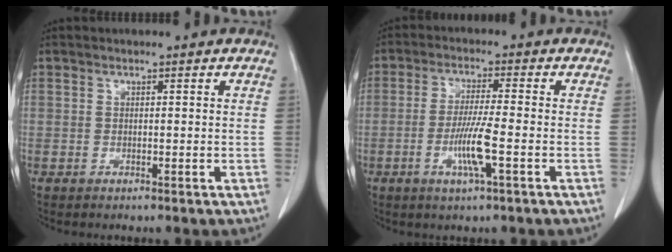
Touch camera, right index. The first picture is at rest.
{"total": 6.5, "force": [-2.1, -0.2, 6.1], "torque": [-0.118, -0.009, -0.040]}